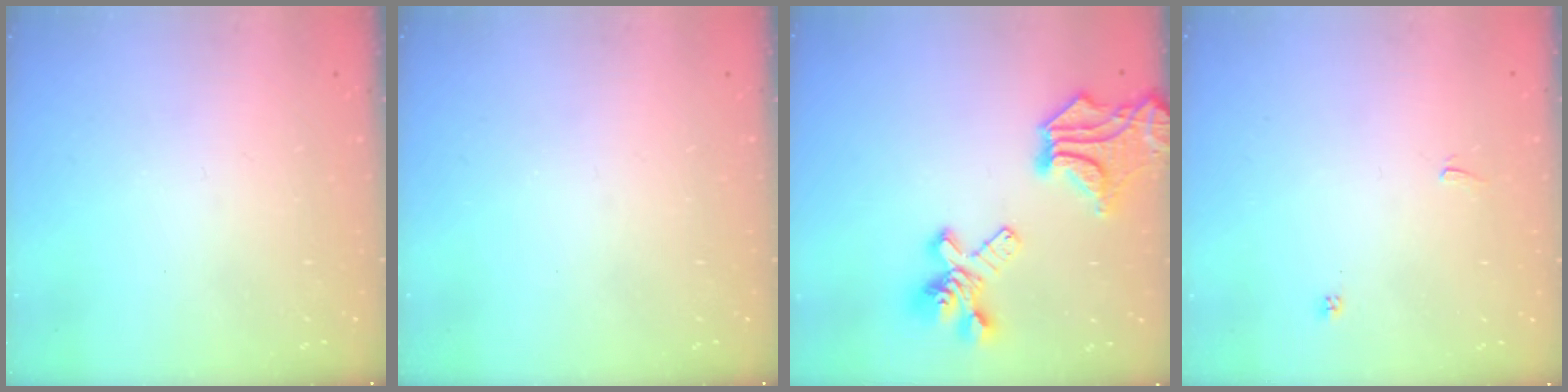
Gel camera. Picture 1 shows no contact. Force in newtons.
{"total": 0.0}
{"total": 13.2, "press": 12.7, "slide": 3.4}
{"total": 1.5, "press": 1.4, "slide": 0.3}